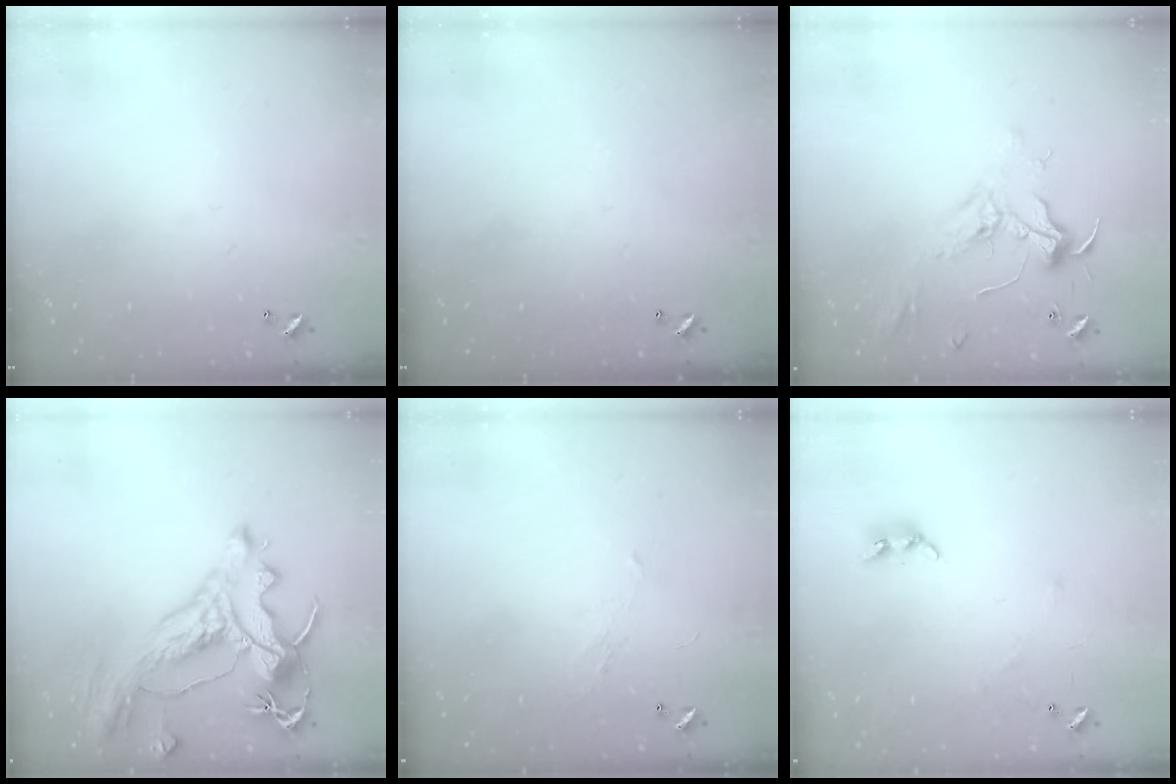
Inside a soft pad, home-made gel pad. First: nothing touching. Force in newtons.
{"total": 0.0}
{"total": 2.4, "press": 2.3, "slide": 0.8}
{"total": 5.1, "press": 4.8, "slide": 1.7}
{"total": 1.3, "press": 1.1, "slide": 0.7}
{"total": 3.6, "press": 3.6, "slide": 0.6}